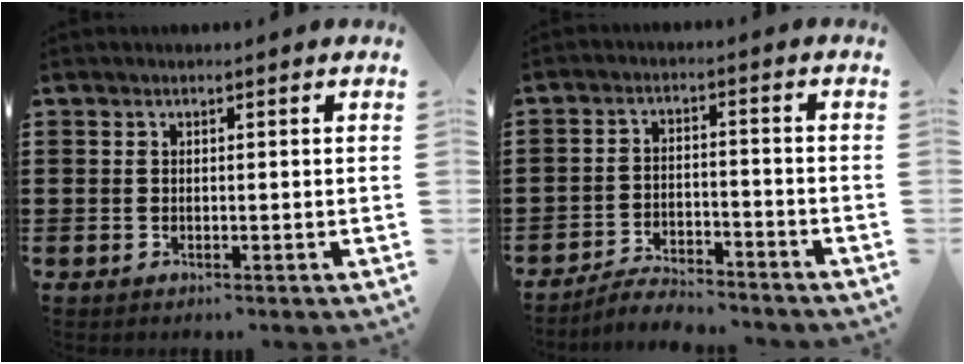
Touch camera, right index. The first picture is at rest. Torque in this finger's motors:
{"motor_torque": [1.09, 1.05, 0.02, -0.03]}